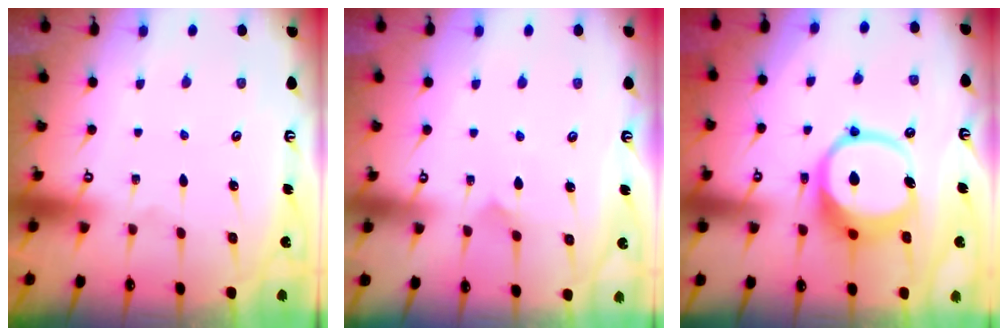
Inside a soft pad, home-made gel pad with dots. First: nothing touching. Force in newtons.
{"total": 5.5, "press": 5.5, "slide": 0.5}
{"total": 12.2, "press": 12.0, "slide": 2.2}